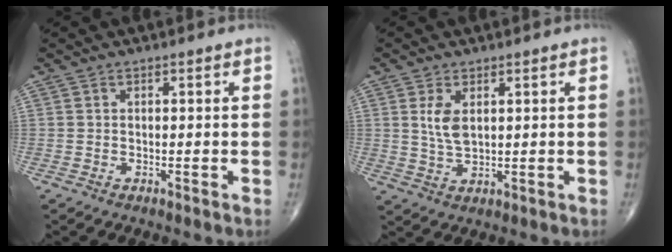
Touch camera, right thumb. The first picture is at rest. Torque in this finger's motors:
{"motor_torque": [0.89, 0.76, 0.68, 0.33, 0.08]}